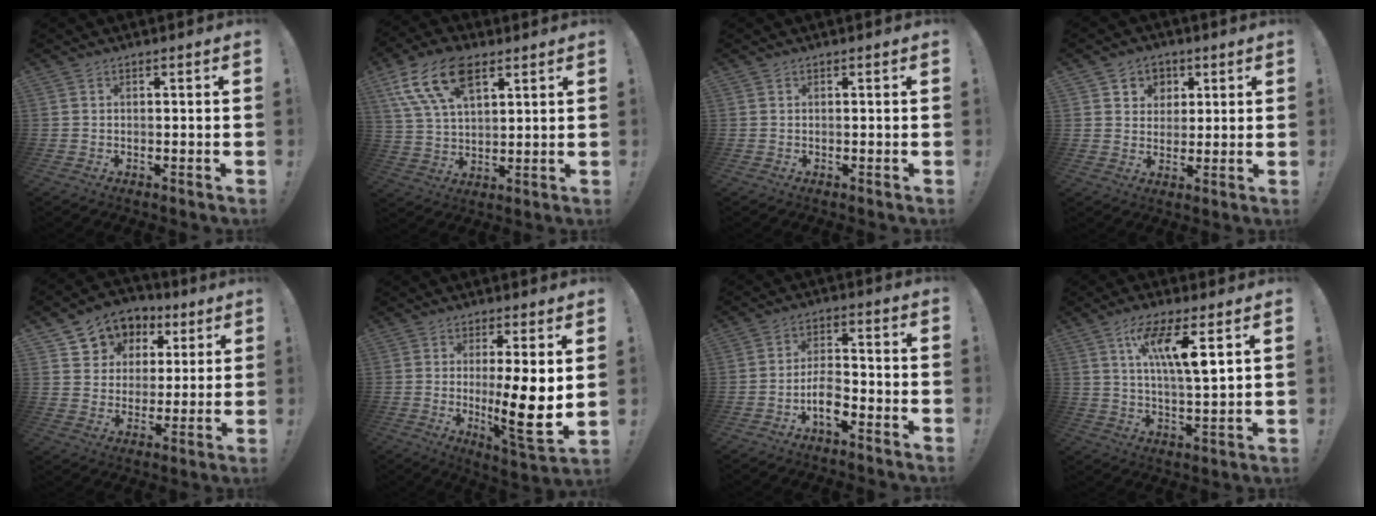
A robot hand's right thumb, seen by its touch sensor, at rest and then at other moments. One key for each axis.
{"total": 16.1, "fx": 8.4, "fy": 8.8, "fz": 10.6, "tx": -0.208, "ty": -0.027, "tz": 0.155}
{"total": 0.0}
{"total": 6.2, "fx": 2.0, "fy": 5.8, "fz": 0.8, "tx": -0.007, "ty": -0.016, "tz": 0.039}
{"total": 8.6, "fx": 4.1, "fy": 7.4, "fz": 1.6, "tx": -0.022, "ty": -0.034, "tz": 0.082}
{"total": 14.4, "fx": -0.3, "fy": 1.9, "fz": 14.3, "tx": -0.215, "ty": -0.024, "tz": -0.004}
{"total": 7.3, "fx": -3.9, "fy": 3.3, "fz": 5.2, "tx": -0.091, "ty": 0.010, "tz": -0.069}
{"total": 12.5, "fx": 5.9, "fy": 2.2, "fz": 10.8, "tx": -0.190, "ty": -0.019, "tz": 0.092}